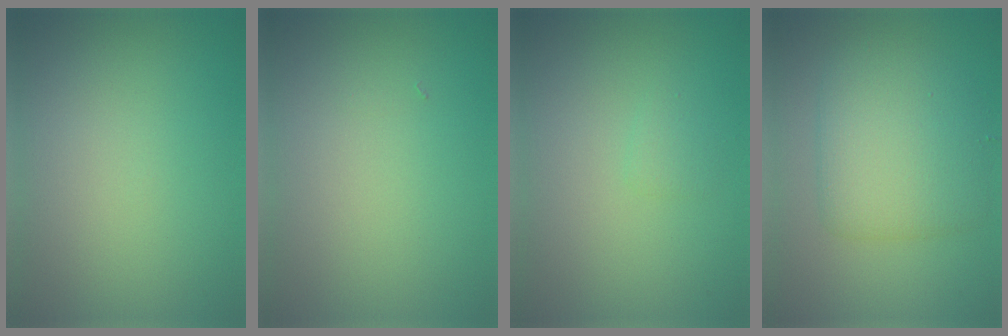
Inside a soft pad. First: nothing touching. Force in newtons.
{"total": 0.0}
{"total": 0.8, "press": 0.8, "slide": 0.1}
{"total": 5.4, "press": 5.4, "slide": 0.0}